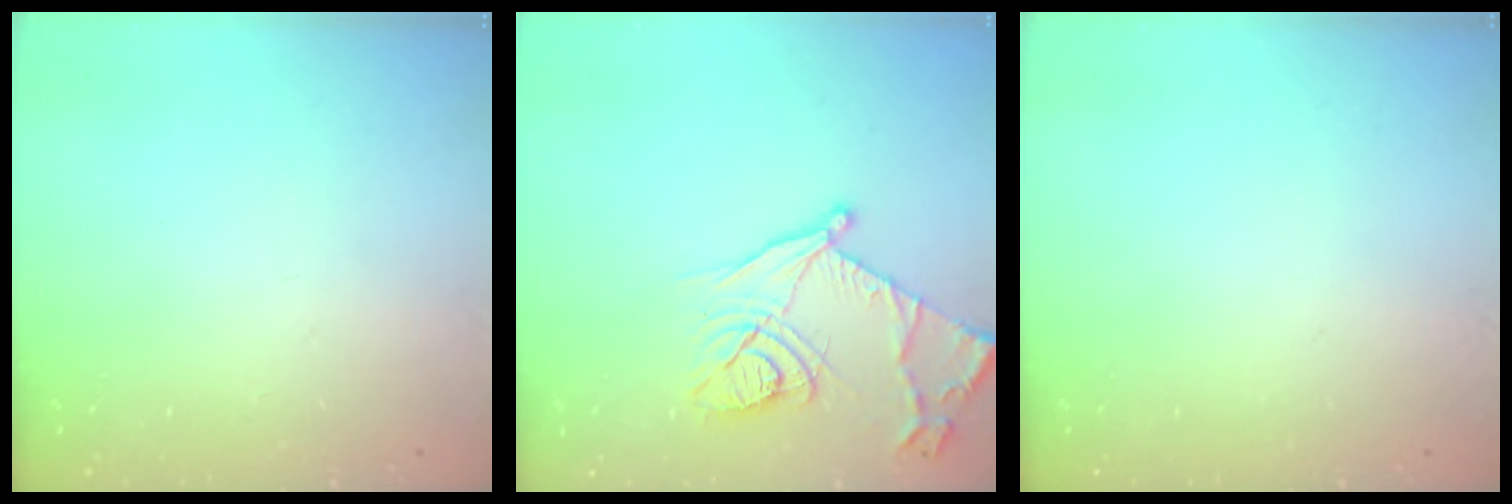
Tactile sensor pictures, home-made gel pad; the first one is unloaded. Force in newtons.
{"total": 16.2, "press": 16.2, "slide": 1.4}
{"total": 0.0}